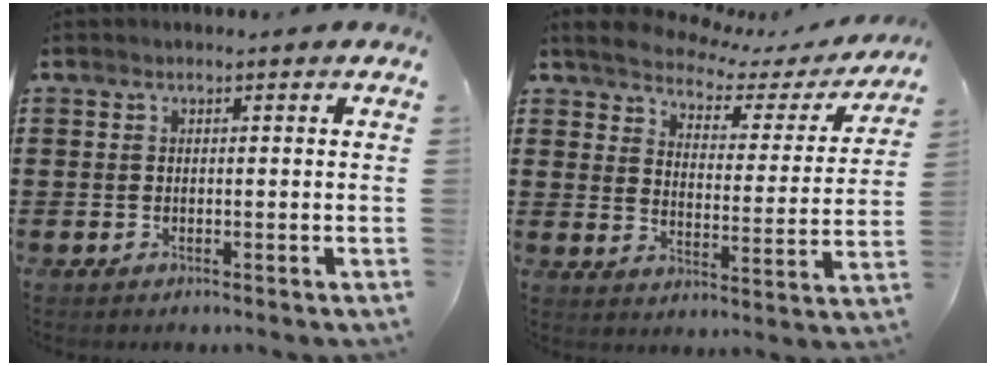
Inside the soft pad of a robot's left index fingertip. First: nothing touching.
{"total": 4.5, "force": [4.2, 1.1, 1.0], "torque": [-0.048, -0.028, 0.068]}